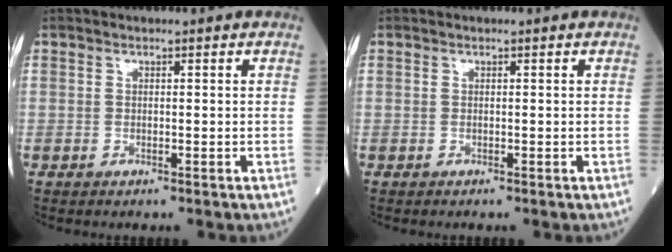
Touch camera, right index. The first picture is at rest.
{"total": 0.0}